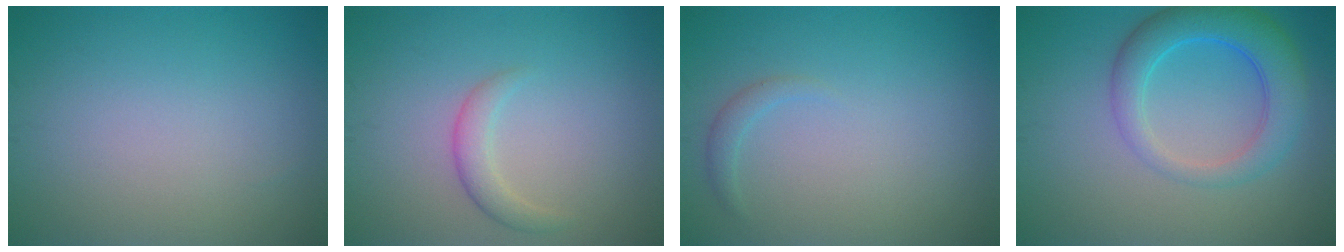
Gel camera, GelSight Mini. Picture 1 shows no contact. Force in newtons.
{"total": 2.5, "press": 2.5, "slide": 0.1}
{"total": 1.0, "press": 1.0, "slide": 0.1}
{"total": 5.4, "press": 5.4, "slide": 0.2}